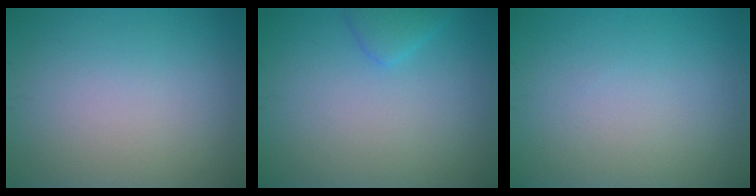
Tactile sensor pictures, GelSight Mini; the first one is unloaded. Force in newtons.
{"total": 1.7, "press": 1.7, "slide": 0.1}
{"total": 0.0}